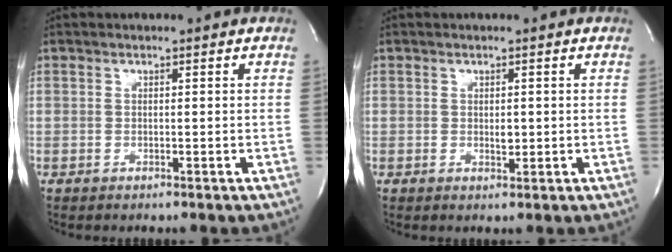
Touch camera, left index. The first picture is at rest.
{"total": 1.3, "force": [0.2, 0.6, 1.1], "torque": [-0.015, -0.003, 0.005]}